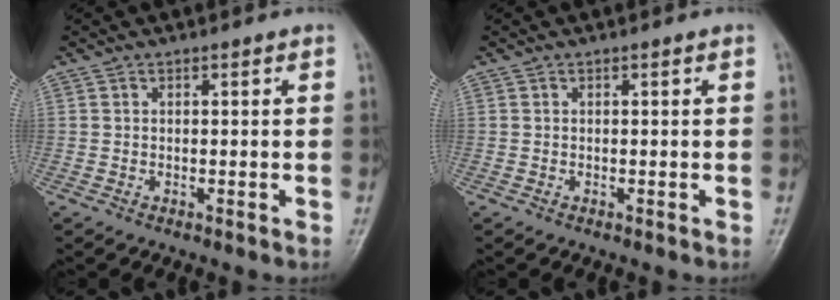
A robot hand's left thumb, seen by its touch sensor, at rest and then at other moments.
{"total": 0.0}